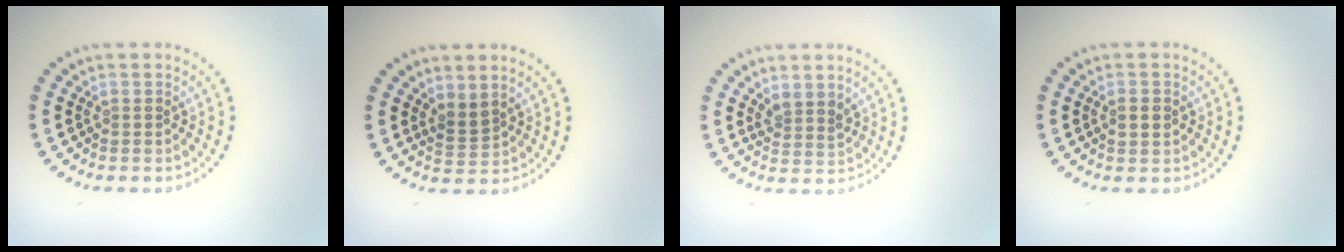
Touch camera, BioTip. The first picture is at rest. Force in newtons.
{"total": 1.7, "press": 1.2, "slide": 1.1}
{"total": 1.8, "press": 1.5, "slide": 1.1}
{"total": 1.4, "press": 1.4, "slide": 0.2}